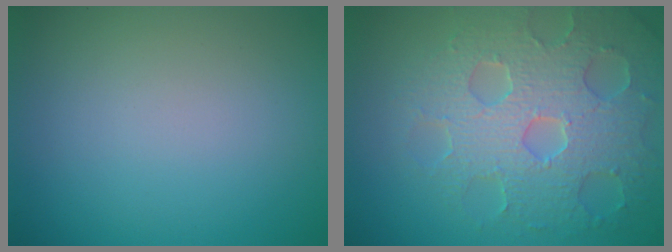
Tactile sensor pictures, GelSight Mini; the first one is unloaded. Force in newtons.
{"total": 7.5, "press": 5.8, "slide": 4.8}